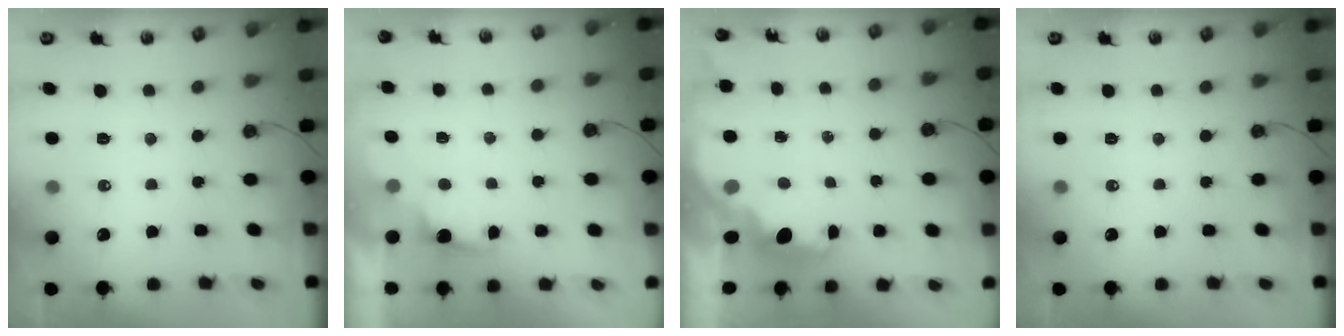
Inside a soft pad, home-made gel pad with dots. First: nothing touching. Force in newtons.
{"total": 1.1, "press": 0.7, "slide": 0.8}
{"total": 2.2, "press": 2.0, "slide": 0.8}
{"total": 0.0}